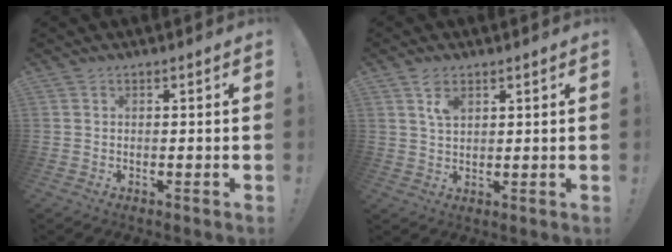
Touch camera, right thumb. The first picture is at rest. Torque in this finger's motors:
{"motor_torque": [0.14, 0.68, 0.18, -0.07, 0.00]}